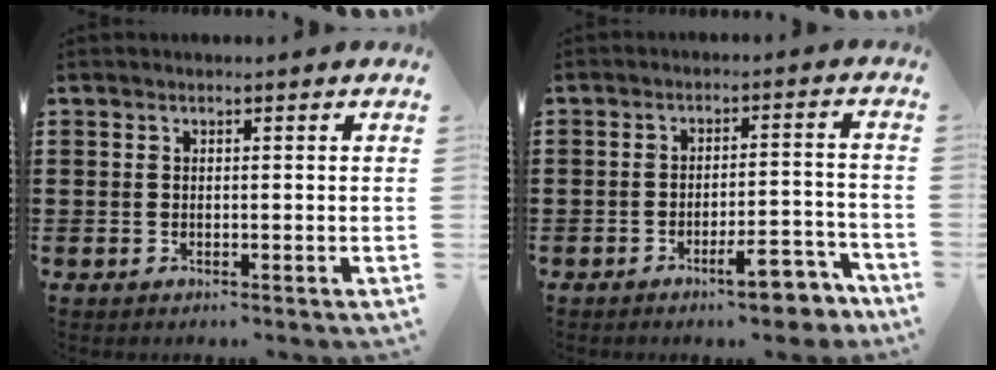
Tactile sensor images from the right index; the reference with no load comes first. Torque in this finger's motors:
{"motor_torque": [1.70, 0.44, 0.30, -0.01]}